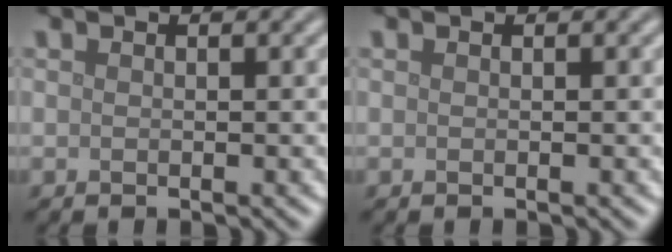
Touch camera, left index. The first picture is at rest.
{"total": 0.0}